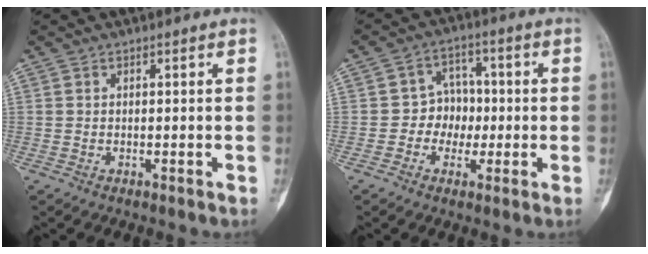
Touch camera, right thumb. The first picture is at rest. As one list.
[{"total": 6.9, "force": [-0.8, 6.0, 3.1], "torque": [-0.002, 0.019, -0.025]}]